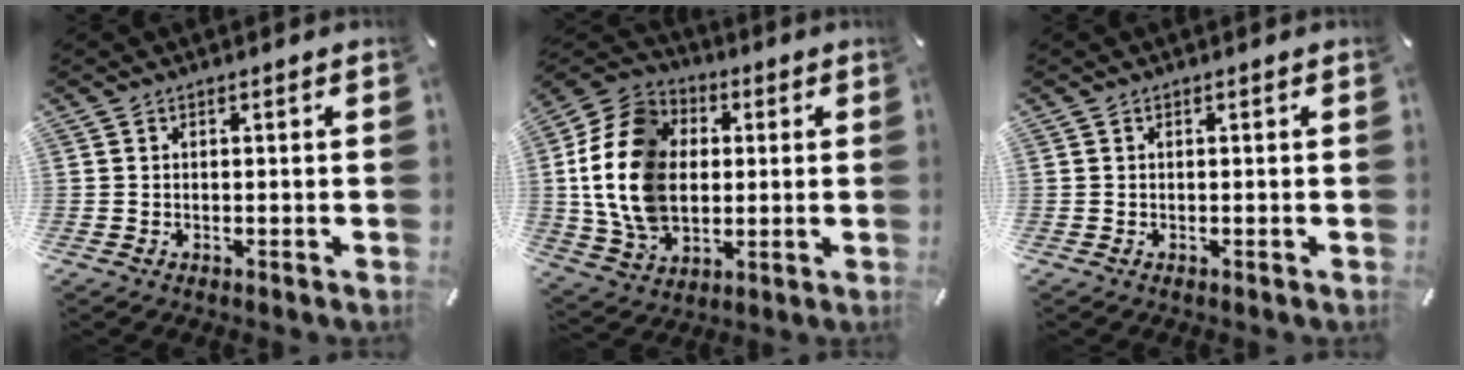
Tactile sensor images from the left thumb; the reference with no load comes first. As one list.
[{"total": 17.9, "force": [0.6, 14.3, 10.7], "torque": [-0.264, 0.007, 0.010]}, {"total": 0.0}]